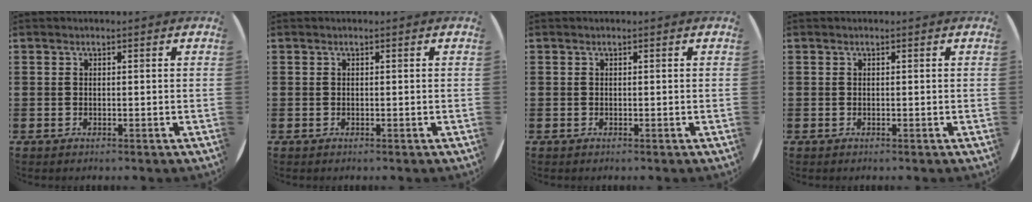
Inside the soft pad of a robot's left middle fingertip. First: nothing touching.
{"total": 0.0}
{"total": 0.0}
{"total": 0.0}